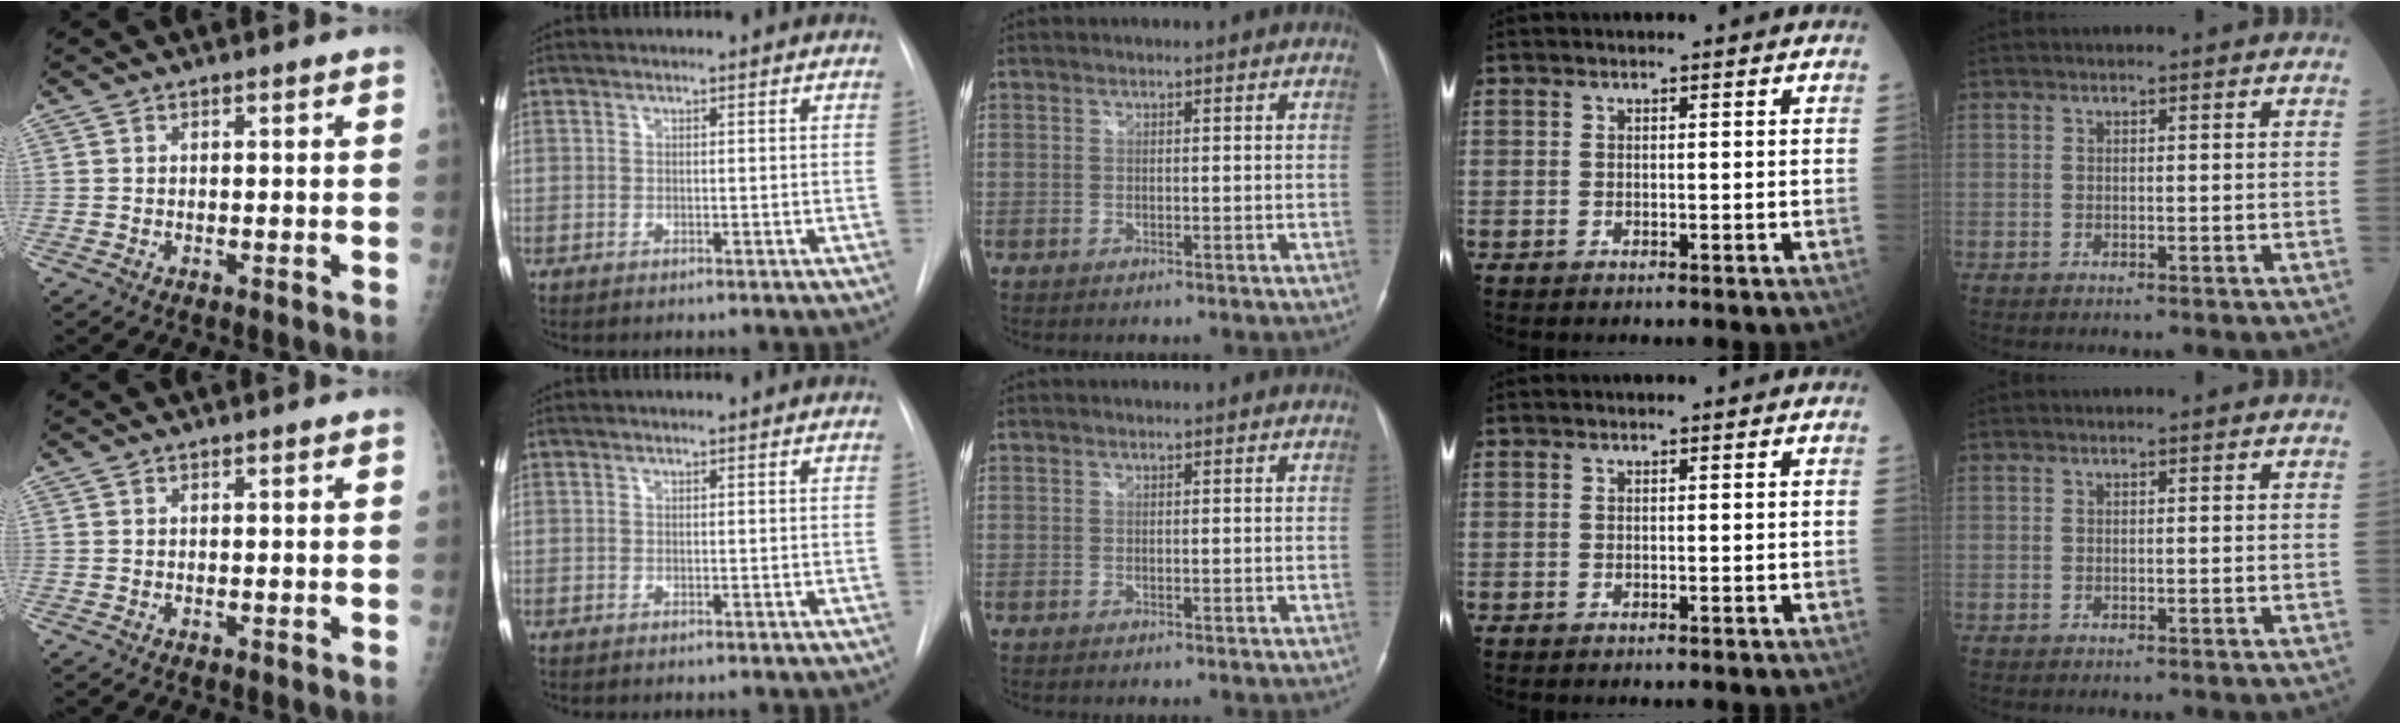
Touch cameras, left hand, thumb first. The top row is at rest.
{}